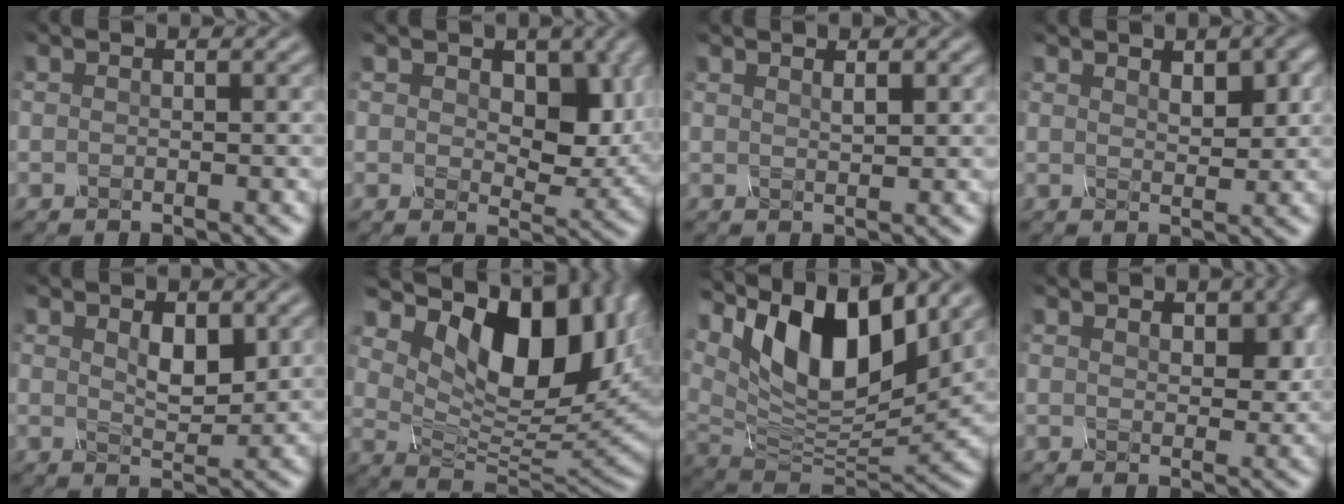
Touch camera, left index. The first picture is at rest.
{"total": 6.6, "force": [1.4, 4.2, 4.9], "torque": [-0.075, -0.011, 0.018]}
{"total": 0.9, "force": [0.7, 0.1, 0.6], "torque": [-0.013, -0.003, 0.011]}
{"total": 2.8, "force": [1.3, 1.3, 2.1], "torque": [-0.034, -0.004, 0.023]}
{"total": 2.8, "force": [0.7, 1.5, 2.2], "torque": [-0.043, -0.006, 0.014]}
{"total": 14.2, "force": [5.4, 7.6, 10.7], "torque": [-0.163, -0.004, 0.099]}
{"total": 12.3, "force": [6.2, 5.3, 9.3], "torque": [-0.164, 0.003, 0.110]}
{"total": 4.0, "force": [1.7, 2.3, 2.8], "torque": [-0.043, -0.007, 0.024]}